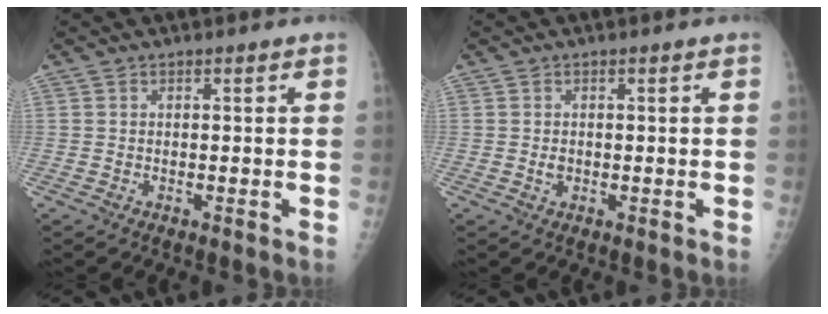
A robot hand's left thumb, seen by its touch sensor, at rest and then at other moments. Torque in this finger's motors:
{"motor_torque": [-0.06, 0.16, 0.08, 0.15, 0.00]}